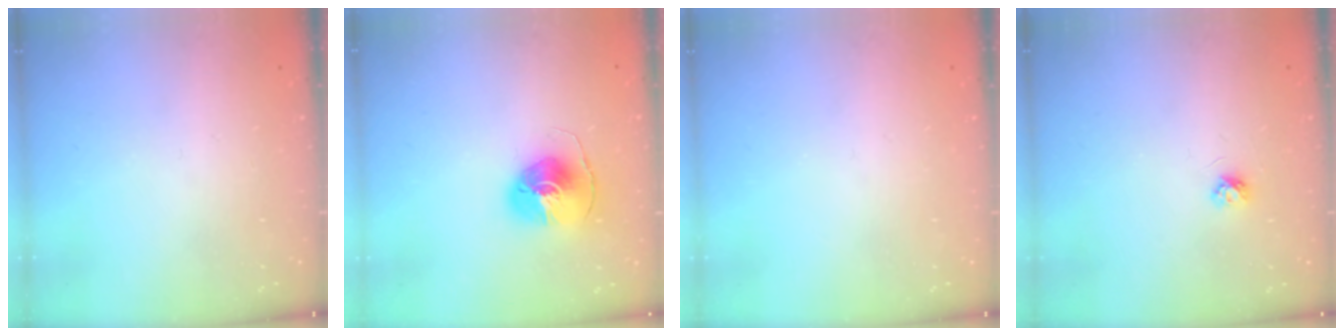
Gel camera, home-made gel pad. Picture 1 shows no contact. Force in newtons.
{"total": 8.1, "press": 8.1, "slide": 0.1}
{"total": 0.0}
{"total": 3.3, "press": 3.3, "slide": 0.3}